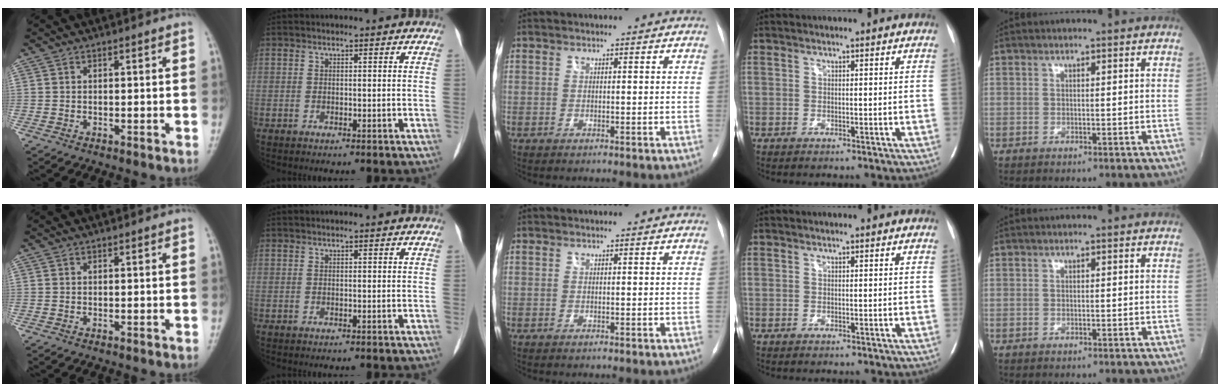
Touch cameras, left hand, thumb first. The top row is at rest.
{}